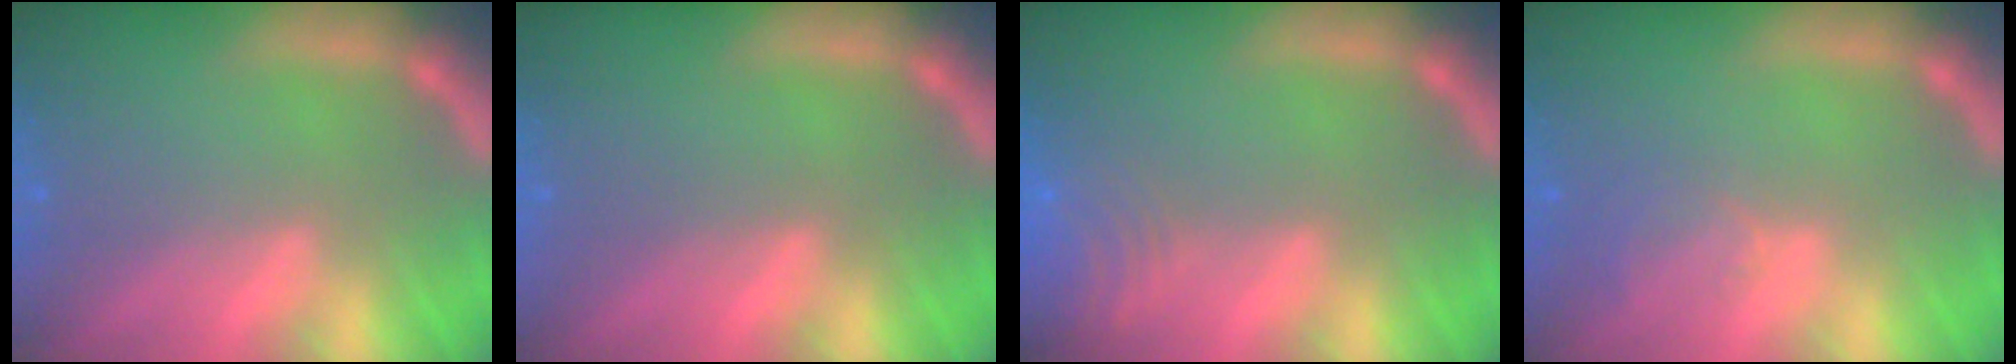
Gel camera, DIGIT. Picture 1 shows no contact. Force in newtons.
{"total": 0.0}
{"total": 7.5}
{"total": 2.0}